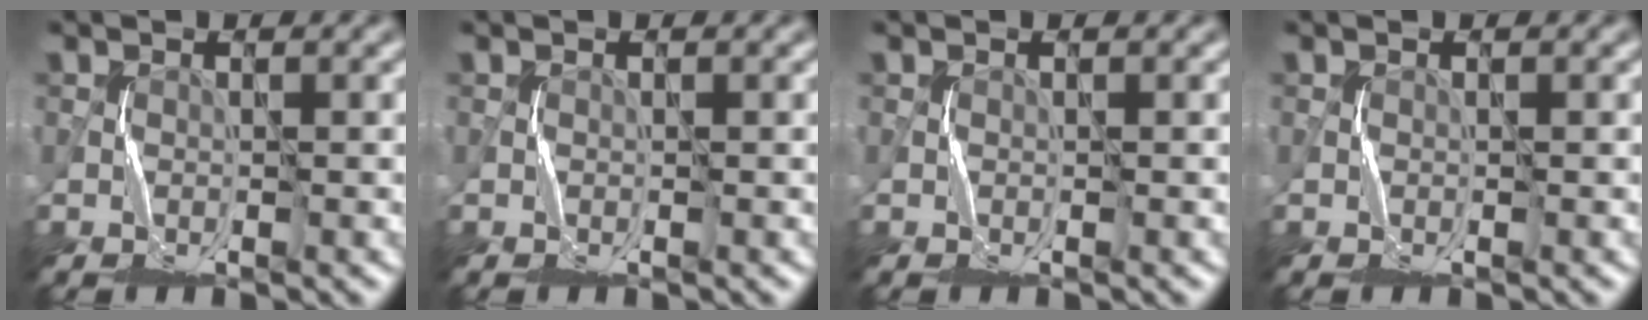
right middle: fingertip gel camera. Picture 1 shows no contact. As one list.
[{"total": 0.0}, {"total": 0.0}, {"total": 0.0}]